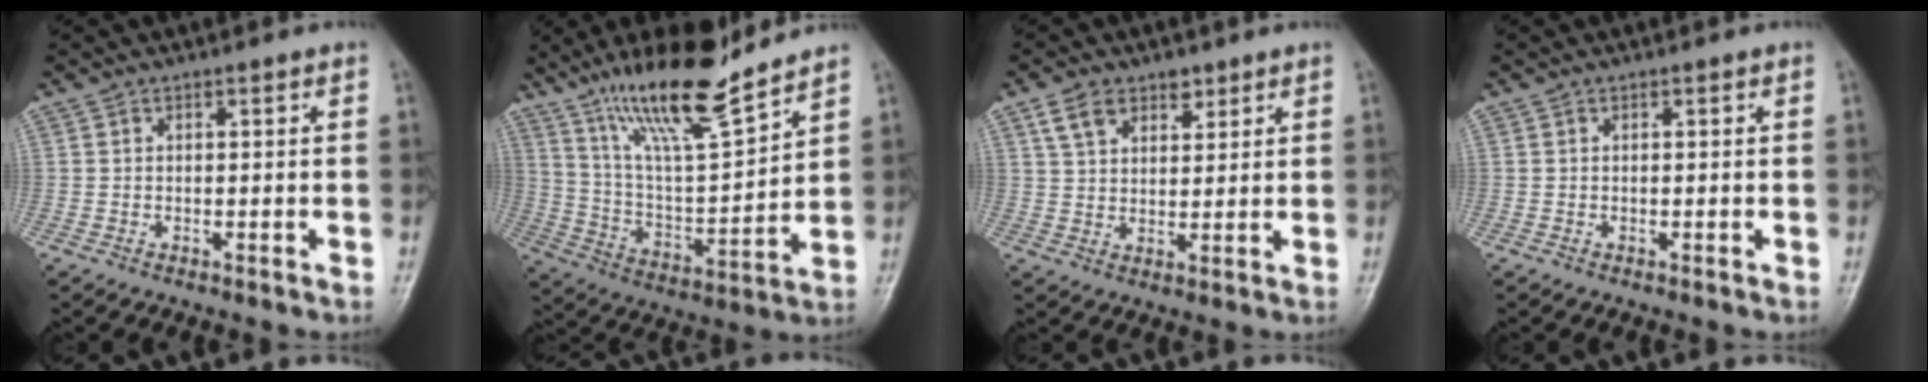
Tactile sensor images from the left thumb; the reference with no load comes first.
{"total": 17.8, "force": [13.5, 3.1, 11.1], "torque": [-0.178, -0.072, 0.250]}
{"total": 6.7, "force": [4.0, 4.3, 3.3], "torque": [-0.034, -0.014, 0.072]}
{"total": 0.0}